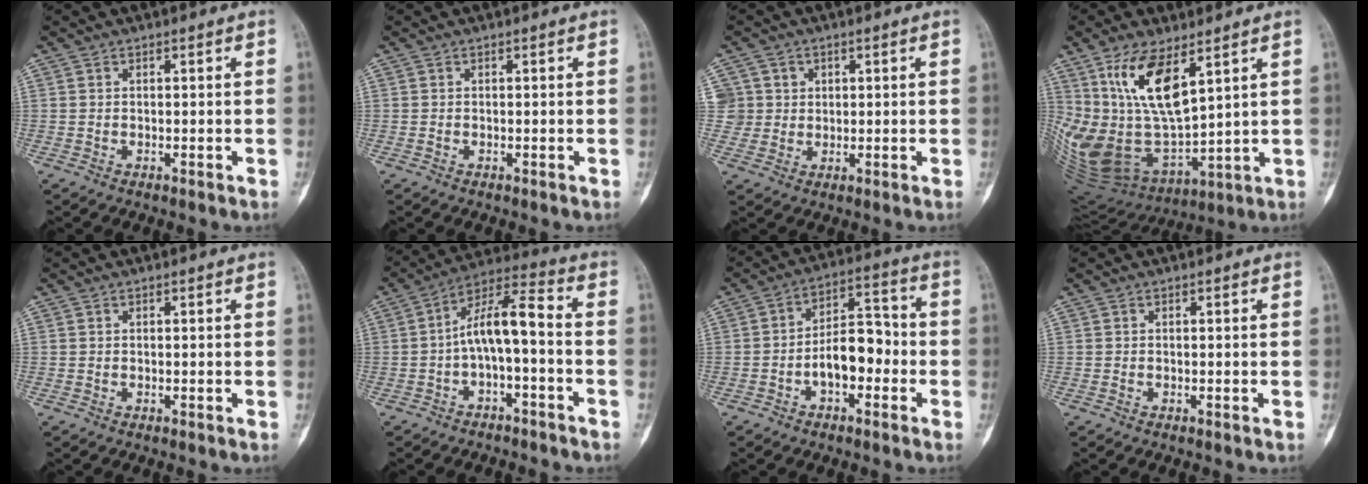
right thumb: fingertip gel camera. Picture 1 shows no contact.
{"total": 0.0}
{"total": 5.2, "force": [1.6, 5.0, 0.0], "torque": [0.032, -0.001, 0.030]}
{"total": 22.4, "force": [8.1, 10.5, 18.0], "torque": [-0.351, -0.045, 0.172]}
{"total": 0.0}
{"total": 9.8, "force": [-2.2, 3.4, 8.9], "torque": [-0.161, 0.070, -0.042]}
{"total": 9.6, "force": [-2.8, 5.5, 7.4], "torque": [-0.098, 0.043, -0.055]}
{"total": 0.0}